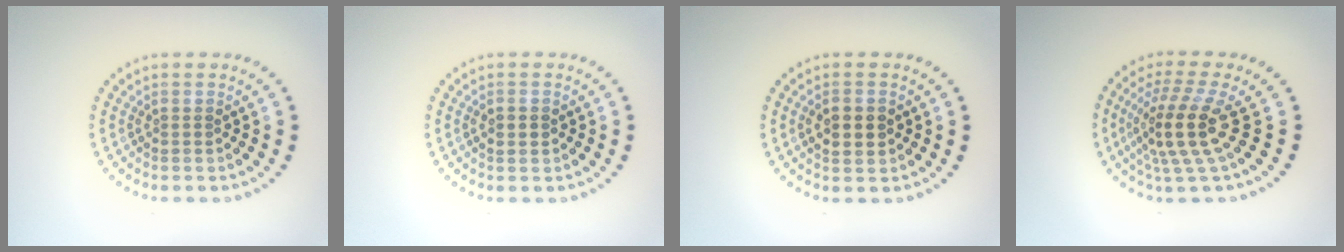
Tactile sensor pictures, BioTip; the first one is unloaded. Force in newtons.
{"total": 1.8, "press": 1.8, "slide": 0.2}
{"total": 2.5, "press": 2.5, "slide": 0.1}
{"total": 4.8, "press": 3.5, "slide": 3.3}